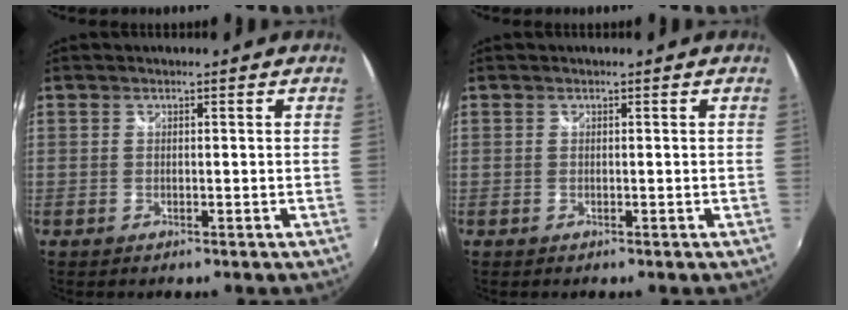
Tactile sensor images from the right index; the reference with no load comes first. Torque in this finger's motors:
{"motor_torque": [0.00, 0.00, 0.00, 0.00]}